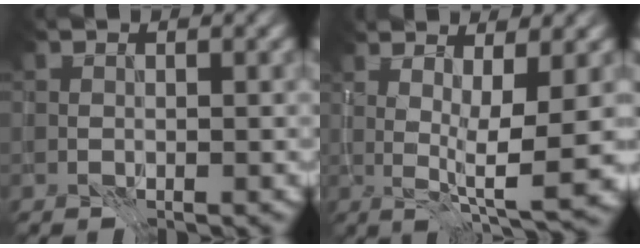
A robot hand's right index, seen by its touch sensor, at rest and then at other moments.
{"total": 6.9, "force": [0.4, 1.2, 6.8], "torque": [-0.105, -0.004, 0.016]}